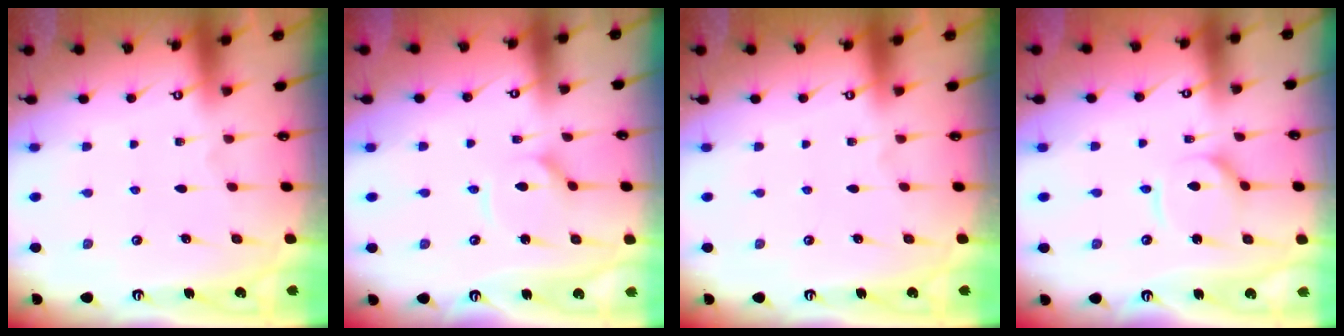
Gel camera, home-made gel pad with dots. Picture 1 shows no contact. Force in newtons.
{"total": 3.8, "press": 3.8, "slide": 0.3}
{"total": 0.0}
{"total": 5.6, "press": 5.6, "slide": 0.6}